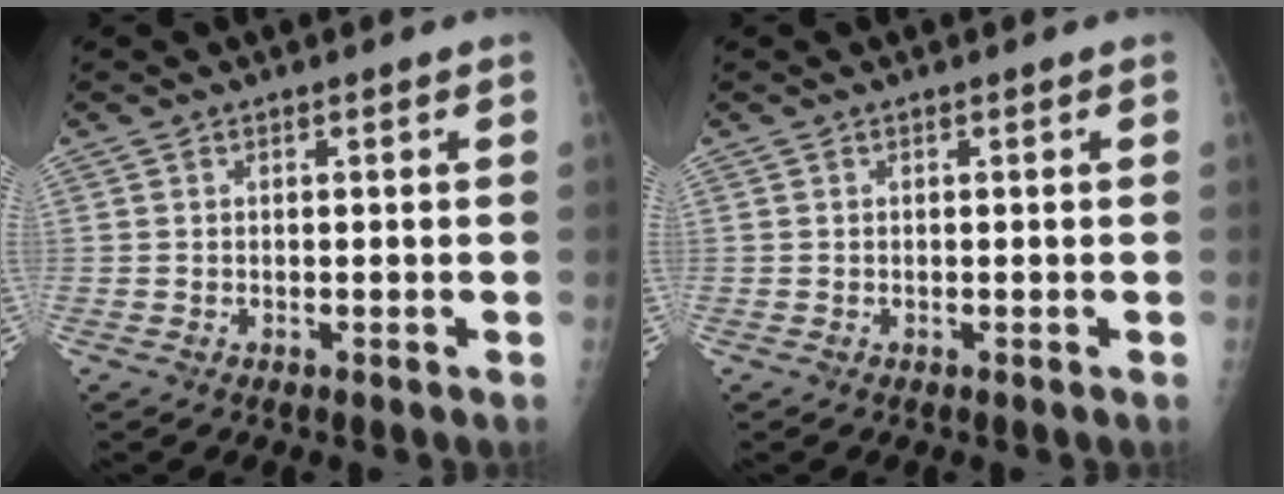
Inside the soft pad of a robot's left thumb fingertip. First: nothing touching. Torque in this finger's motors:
{"motor_torque": [0.24, 0.24, 0.13, -0.13, 0.00]}